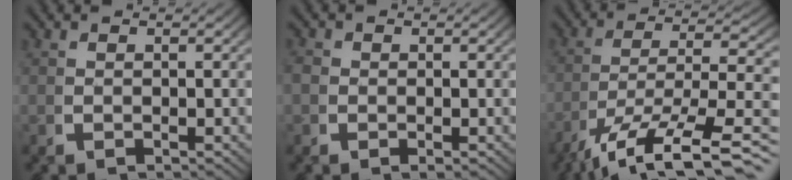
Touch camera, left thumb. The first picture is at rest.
{"total": 1.2, "force": [0.0, 1.1, 0.6], "torque": [-0.015, -0.007, -0.003]}
{"total": 10.7, "force": [-4.0, 5.1, 8.5], "torque": [-0.163, -0.056, -0.029]}